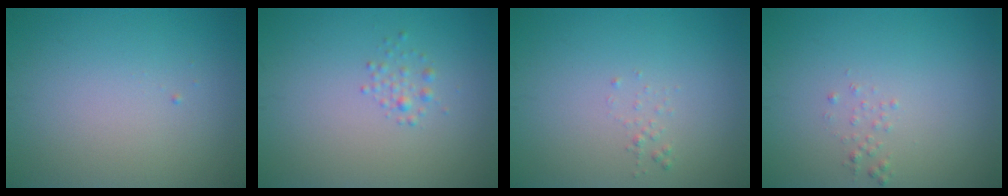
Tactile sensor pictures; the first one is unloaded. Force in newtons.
{"total": 1.0, "press": 1.0, "slide": 0.0}
{"total": 0.6, "press": 0.6, "slide": 0.1}
{"total": 0.7, "press": 0.6, "slide": 0.1}